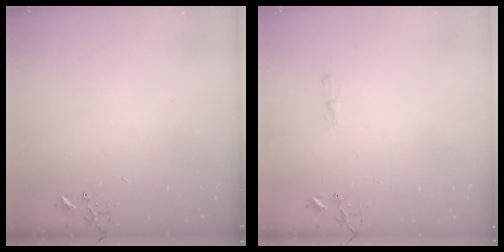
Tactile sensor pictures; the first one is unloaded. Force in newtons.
{"total": 3.9, "press": 3.9, "slide": 0.5}